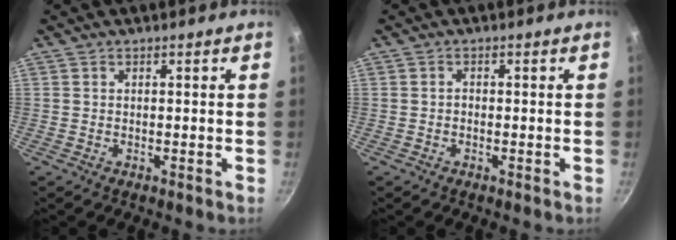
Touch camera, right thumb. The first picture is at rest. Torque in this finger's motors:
{"motor_torque": [-0.09, -0.14, 0.19, -0.19, -0.02]}